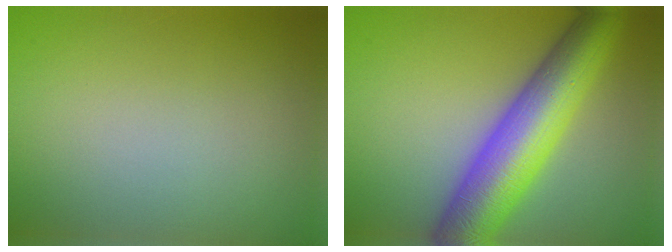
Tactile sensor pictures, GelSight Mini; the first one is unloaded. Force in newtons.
{"total": 10.2, "press": 10.2, "slide": 0.2}